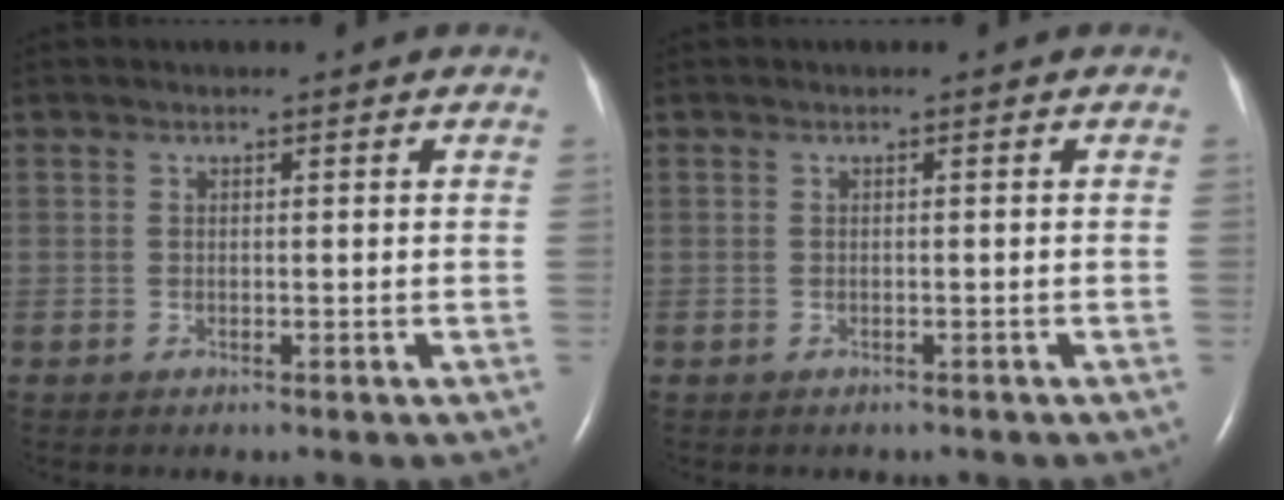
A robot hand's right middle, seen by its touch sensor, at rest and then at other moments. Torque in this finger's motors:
{"motor_torque": [-0.37, 0.06, -0.03, -0.01]}